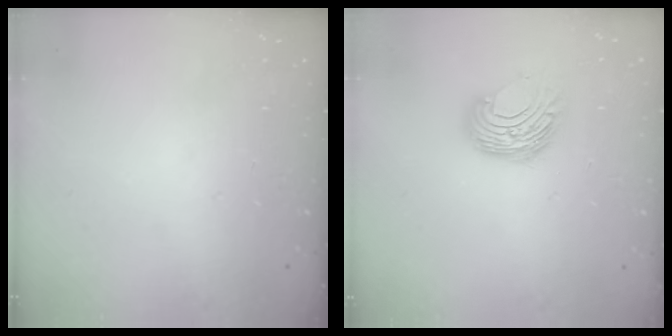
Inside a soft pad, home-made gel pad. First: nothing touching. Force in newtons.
{"total": 9.1, "press": 9.1, "slide": 0.4}